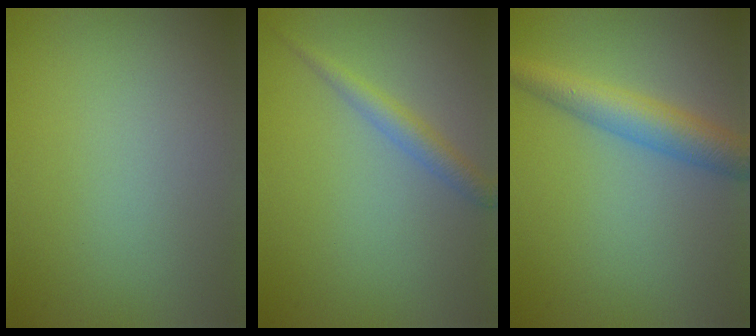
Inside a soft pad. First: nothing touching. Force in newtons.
{"total": 1.9, "press": 1.9, "slide": 0.1}
{"total": 4.2, "press": 4.2, "slide": 0.2}